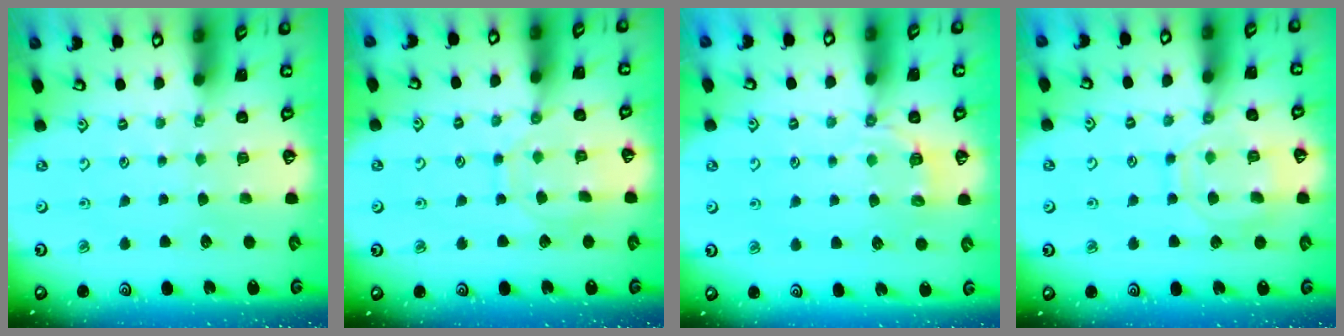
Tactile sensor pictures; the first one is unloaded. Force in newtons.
{"total": 9.2, "press": 9.2, "slide": 0.9}
{"total": 4.5, "press": 4.1, "slide": 2.0}
{"total": 11.2, "press": 11.2, "slide": 1.0}